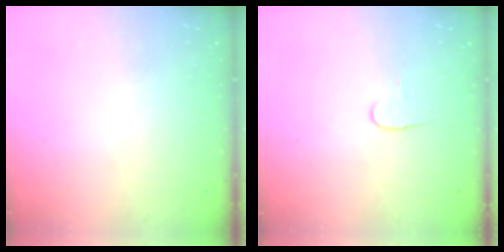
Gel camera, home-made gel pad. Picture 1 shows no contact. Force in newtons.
{"total": 4.5, "press": 4.5, "slide": 0.5}